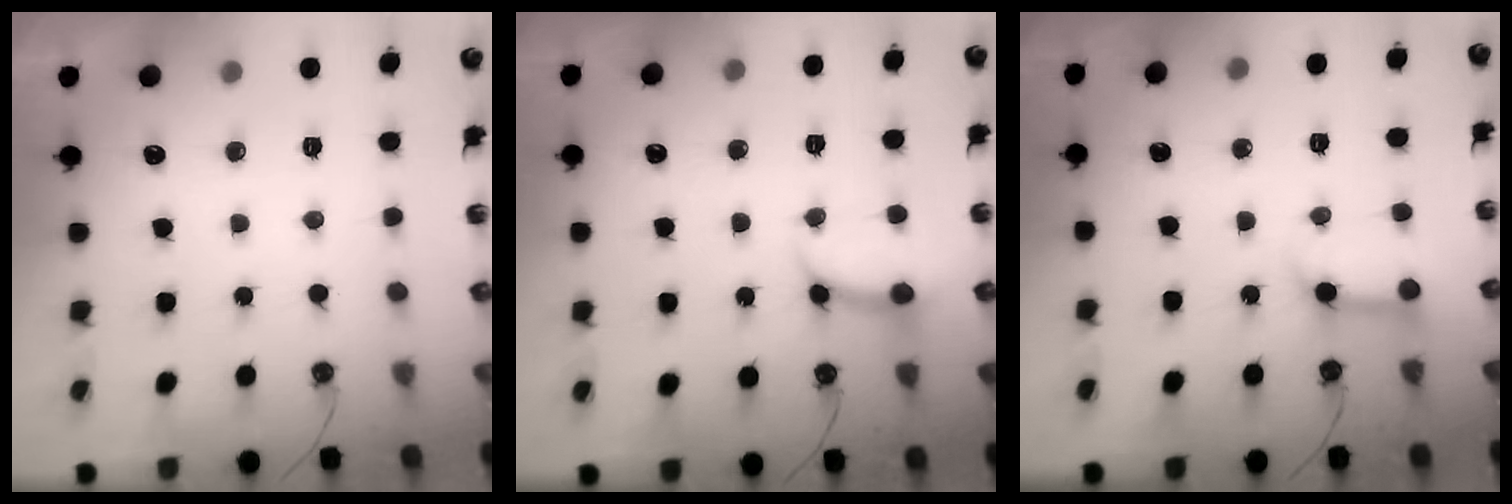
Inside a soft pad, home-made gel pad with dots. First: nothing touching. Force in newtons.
{"total": 10.8, "press": 10.7, "slide": 1.4}
{"total": 9.6, "press": 9.5, "slide": 1.1}